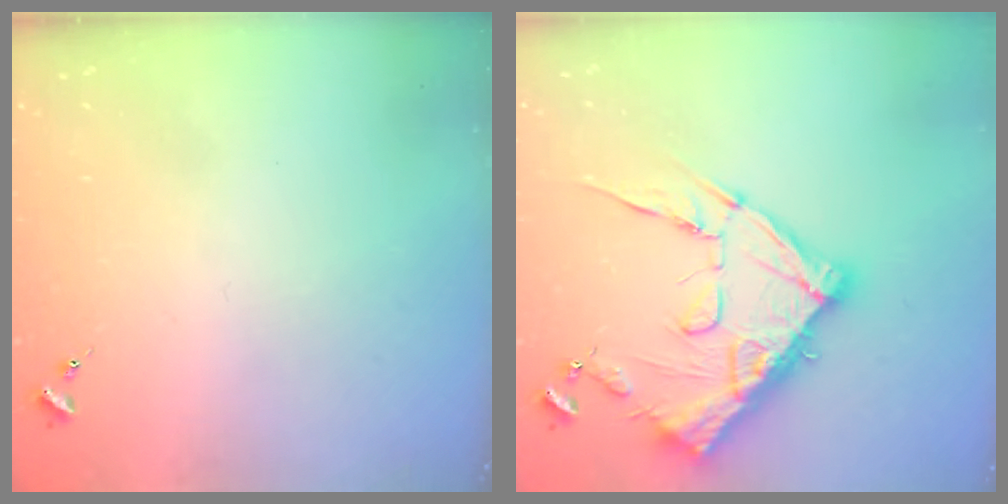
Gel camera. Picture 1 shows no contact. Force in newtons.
{"total": 17.2, "press": 17.2, "slide": 1.3}